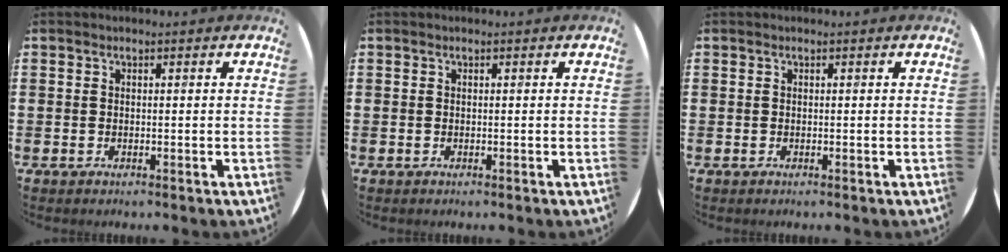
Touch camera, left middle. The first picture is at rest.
{"total": 0.0}
{"total": 0.0}